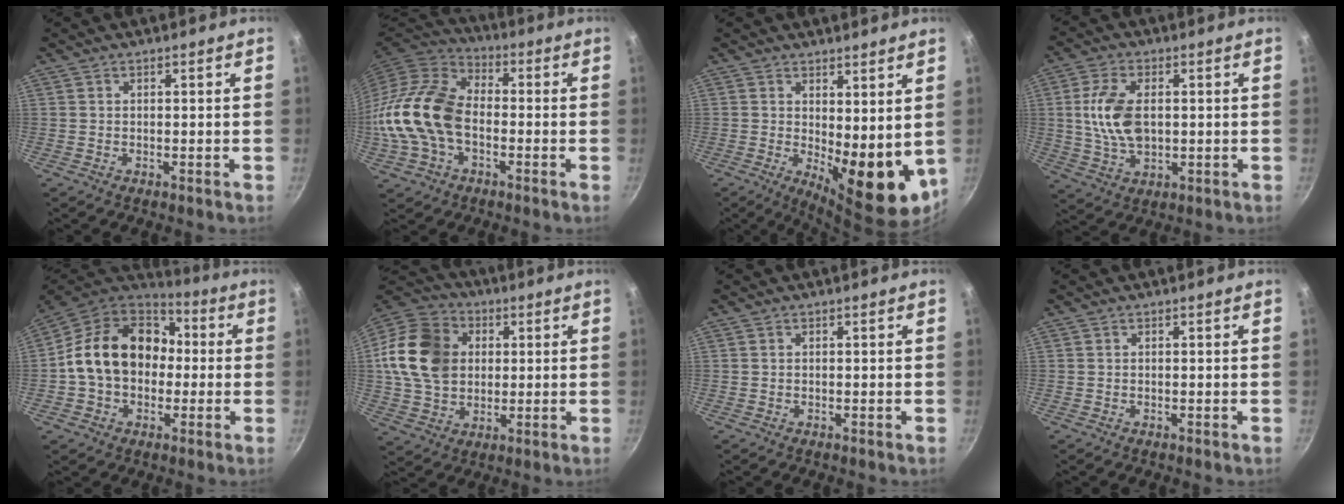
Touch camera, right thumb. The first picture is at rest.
{"total": 17.1, "force": [-2.8, 11.6, 12.3], "torque": [-0.222, 0.033, -0.065]}
{"total": 11.7, "force": [1.5, 5.0, 10.5], "torque": [-0.117, -0.031, 0.034]}
{"total": 10.5, "force": [0.9, 6.0, 8.5], "torque": [-0.160, 0.001, 0.018]}
{"total": 19.5, "force": [0.5, 15.1, 12.4], "torque": [-0.187, 0.047, -0.001]}
{"total": 17.8, "force": [2.8, 14.0, 10.6], "torque": [-0.181, 0.016, 0.043]}
{"total": 0.0}
{"total": 0.0}